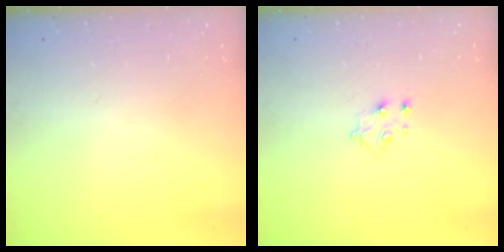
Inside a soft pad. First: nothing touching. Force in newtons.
{"total": 5.5, "press": 5.5, "slide": 0.5}